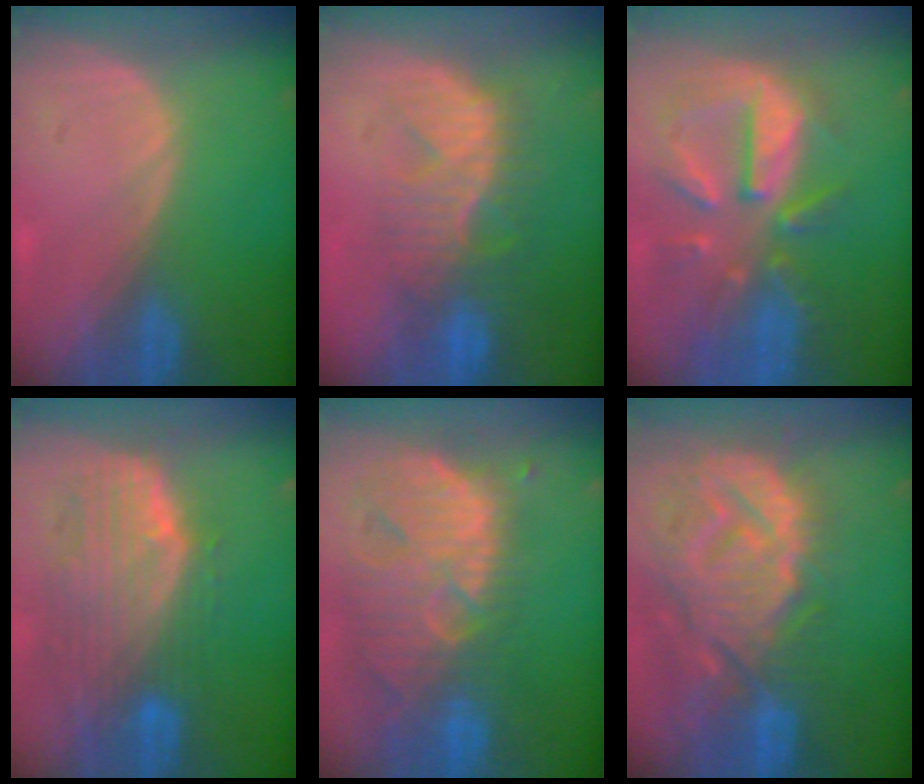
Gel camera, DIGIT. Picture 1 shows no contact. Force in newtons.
{"total": 8.8, "press": 8.5, "slide": 2.2}
{"total": 10.7, "press": 9.5, "slide": 5.0}
{"total": 10.4, "press": 9.1, "slide": 5.2}
{"total": 13.6, "press": 11.6, "slide": 7.2}
{"total": 14.4, "press": 12.4, "slide": 7.3}